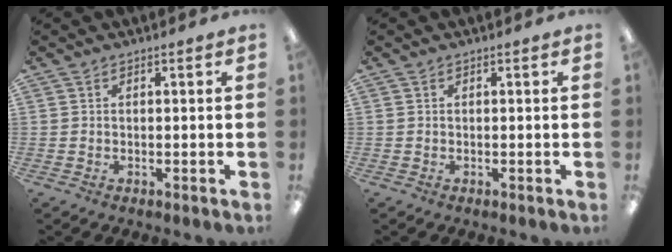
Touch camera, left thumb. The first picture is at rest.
{"total": 0.0}